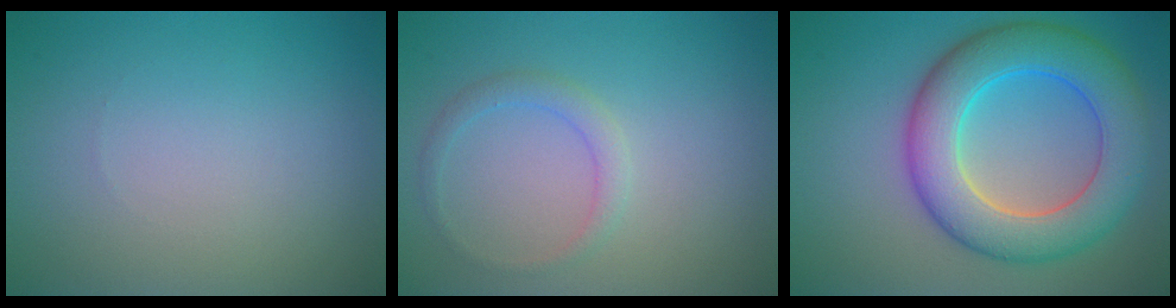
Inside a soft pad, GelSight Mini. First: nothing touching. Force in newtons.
{"total": 1.6, "press": 1.6, "slide": 0.2}
{"total": 8.8, "press": 8.8, "slide": 0.1}